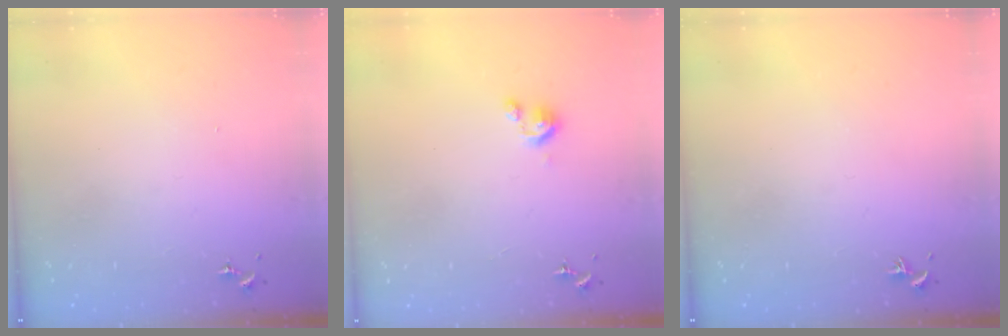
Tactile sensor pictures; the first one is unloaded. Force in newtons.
{"total": 2.8, "press": 2.8, "slide": 0.3}
{"total": 0.0}